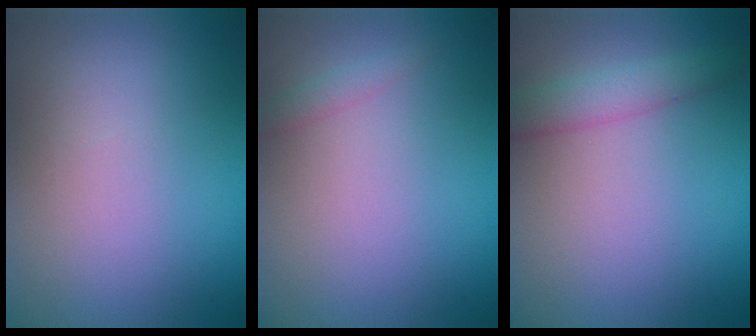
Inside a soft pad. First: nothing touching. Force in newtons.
{"total": 1.0, "press": 1.0, "slide": 0.0}
{"total": 2.5, "press": 2.5, "slide": 0.1}